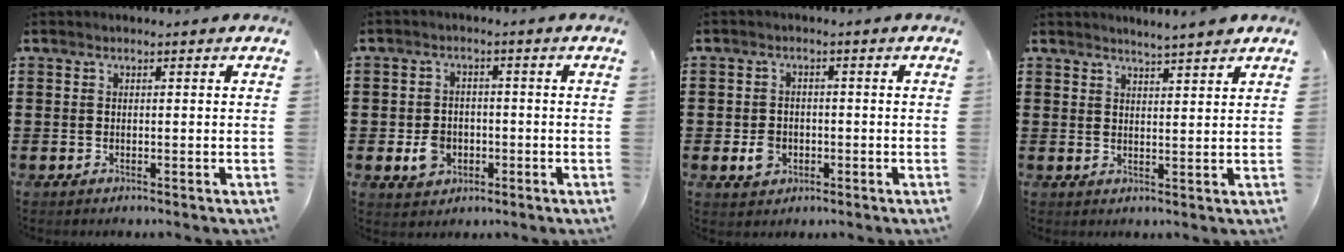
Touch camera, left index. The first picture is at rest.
{"total": 4.2, "force": [-1.5, 3.4, 2.1], "torque": [-0.049, 0.004, -0.028]}
{"total": 3.2, "force": [-1.0, 2.6, 1.6], "torque": [-0.033, 0.004, -0.017]}
{"total": 3.0, "force": [2.9, -0.4, 0.6], "torque": [-0.019, -0.009, 0.053]}